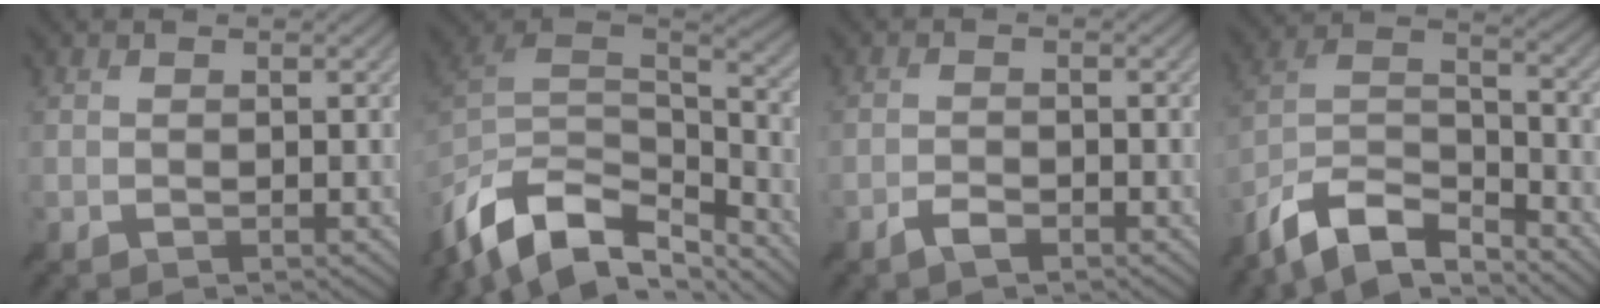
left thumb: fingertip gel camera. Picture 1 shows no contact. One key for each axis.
{"total": 14.8, "fx": -9.9, "fy": 7.1, "fz": 8.4, "tx": -0.233, "ty": -0.017, "tz": -0.166}
{"total": 1.8, "fx": -1.4, "fy": 0.5, "fz": 0.9, "tx": -0.018, "ty": 0.001, "tz": -0.030}
{"total": 11.1, "fx": -9.2, "fy": 3.2, "fz": 5.5, "tx": -0.107, "ty": 0.005, "tz": -0.191}